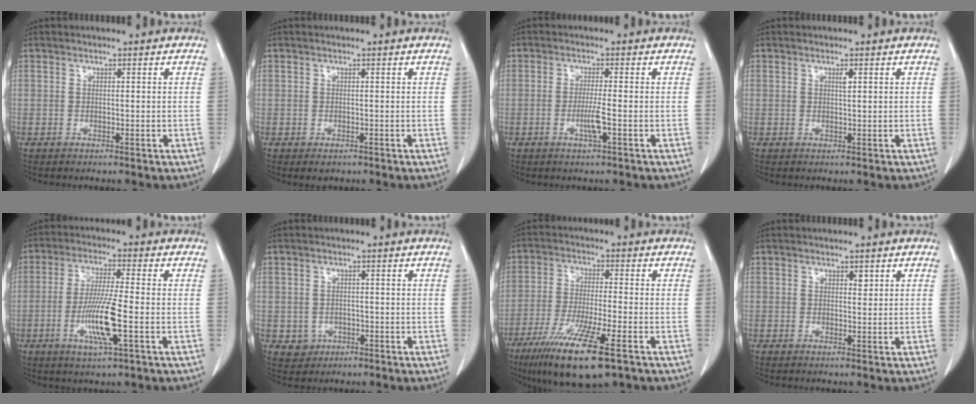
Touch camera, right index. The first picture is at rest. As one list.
[{"total": 1.2, "force": [-0.7, 0.9, 0.5], "torque": [-0.007, 0.000, -0.003]}, {"total": 3.1, "force": [-1.0, -0.3, 2.9], "torque": [-0.059, -0.005, -0.019]}, {"total": 0.9, "force": [0.4, 0.0, 0.8], "torque": [-0.017, -0.001, 0.007]}, {"total": 9.0, "force": [-2.5, 0.1, 8.6], "torque": [-0.170, -0.012, -0.050]}, {"total": 3.0, "force": [-0.9, 2.8, 0.5], "torque": [-0.002, 0.007, -0.006]}, {"total": 13.7, "force": [-8.0, 1.6, 11.1], "torque": [-0.209, -0.039, -0.138]}, {"total": 0.9, "force": [0.5, 0.4, 0.6], "torque": [-0.007, -0.003, 0.007]}]